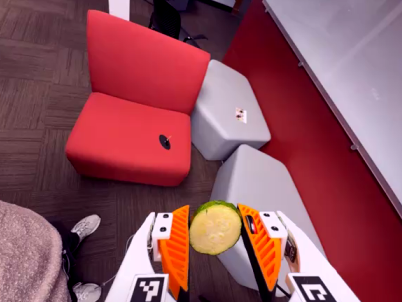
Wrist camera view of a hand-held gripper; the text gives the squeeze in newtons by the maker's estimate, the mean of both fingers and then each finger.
{"total": 8.5, "left": 8.9, "right": 8.2}